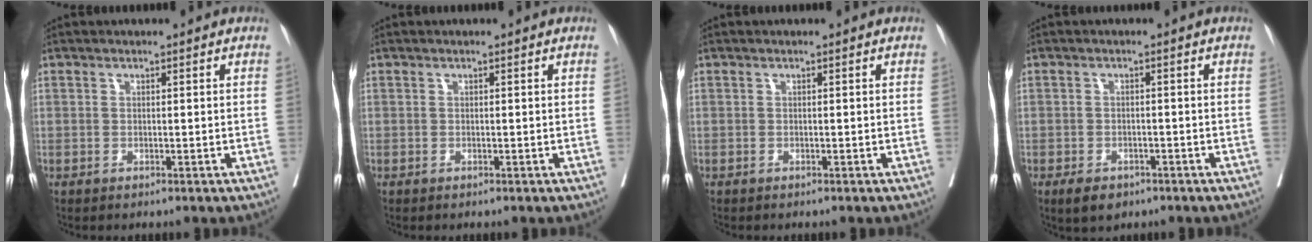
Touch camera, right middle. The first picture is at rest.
{"total": 0.0}
{"total": 0.0}
{"total": 3.8, "force": [-2.5, 2.1, 1.8], "torque": [-0.029, -0.002, -0.033]}